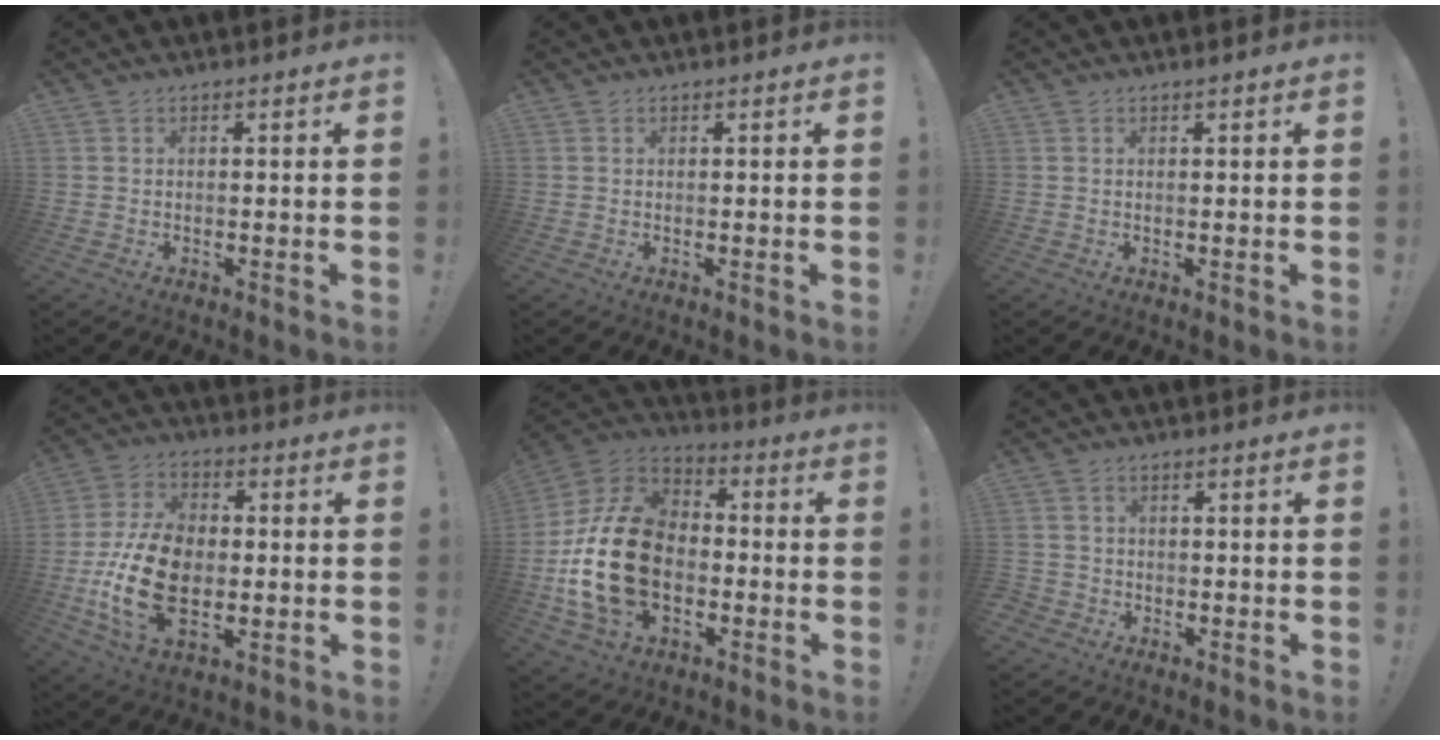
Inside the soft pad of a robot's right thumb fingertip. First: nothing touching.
{"total": 0.0}
{"total": 0.6, "force": [0.4, 0.0, 0.3], "torque": [-0.001, -0.002, 0.007]}
{"total": 18.8, "force": [-3.5, 12.1, 13.9], "torque": [-0.267, 0.011, -0.058]}
{"total": 23.3, "force": [-3.1, 16.2, 16.5], "torque": [-0.316, 0.029, -0.042]}
{"total": 2.5, "force": [-1.3, 2.1, 0.7], "torque": [-0.014, 0.008, -0.022]}